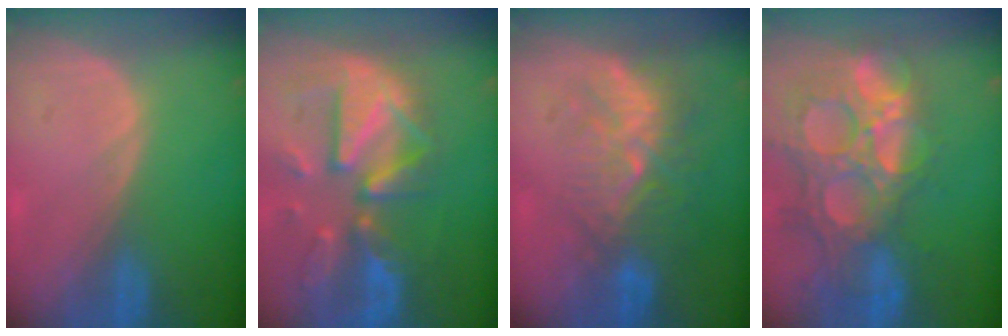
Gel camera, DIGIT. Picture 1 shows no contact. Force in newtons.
{"total": 12.1, "press": 10.5, "slide": 6.1}
{"total": 9.1, "press": 8.5, "slide": 3.4}
{"total": 14.7, "press": 12.1, "slide": 8.3}